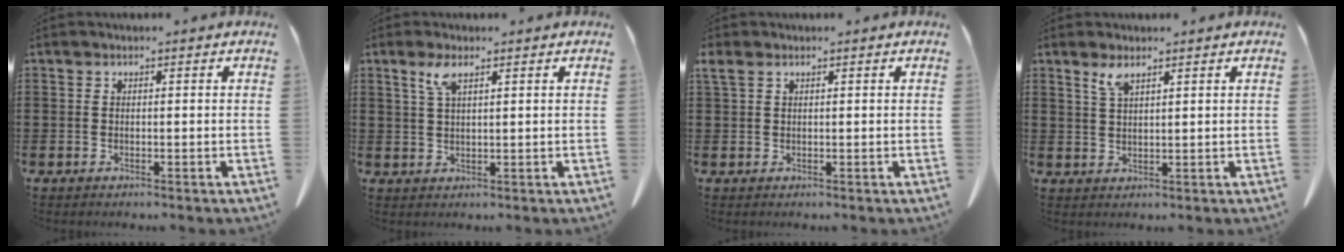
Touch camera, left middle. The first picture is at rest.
{"total": 3.4, "force": [2.0, 0.7, 2.7], "torque": [-0.060, 0.004, 0.035]}
{"total": 1.2, "force": [0.6, 0.5, 0.9], "torque": [-0.022, 0.001, 0.013]}
{"total": 2.8, "force": [2.0, 0.5, 1.9], "torque": [-0.044, -0.001, 0.037]}